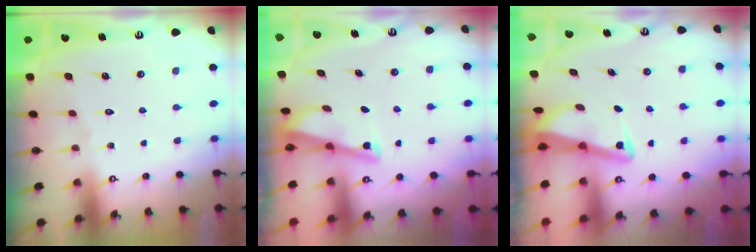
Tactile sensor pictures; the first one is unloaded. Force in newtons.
{"total": 2.9, "press": 2.9, "slide": 0.3}
{"total": 3.1, "press": 3.0, "slide": 0.3}